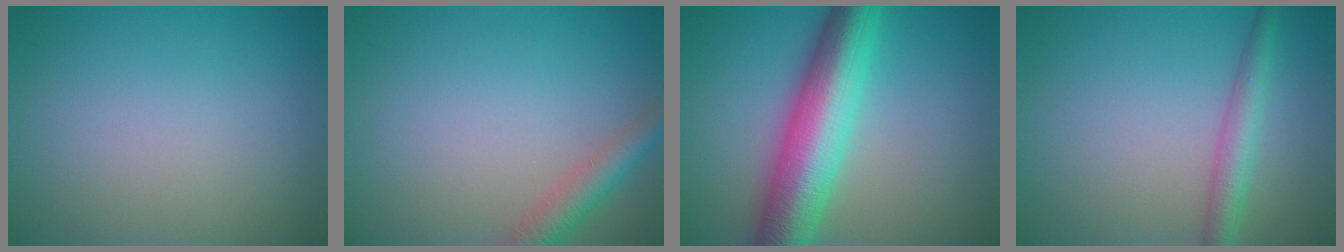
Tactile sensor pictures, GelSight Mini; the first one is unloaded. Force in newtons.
{"total": 3.0, "press": 3.0, "slide": 0.2}
{"total": 9.3, "press": 9.3, "slide": 0.2}
{"total": 3.0, "press": 3.0, "slide": 0.1}